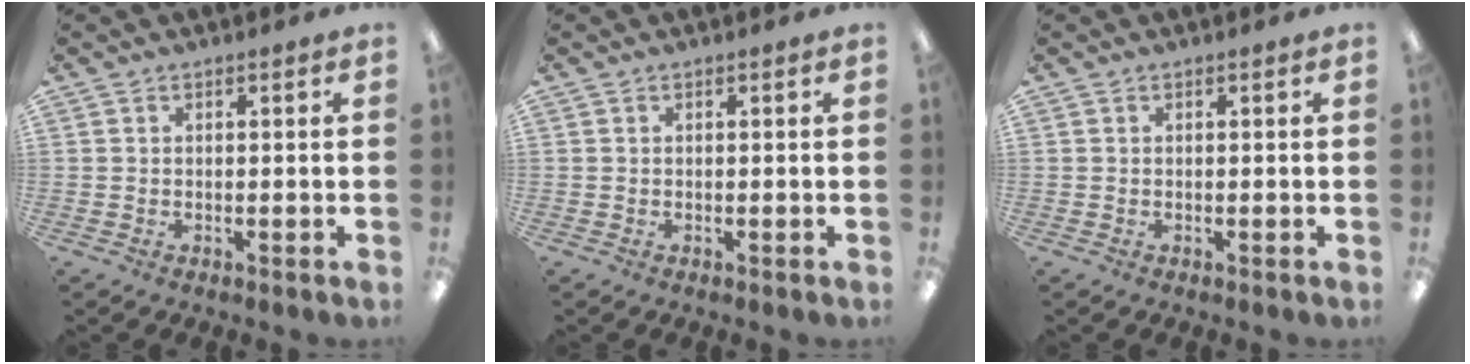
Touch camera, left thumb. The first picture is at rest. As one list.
[{"total": 0.0}, {"total": 0.0}]